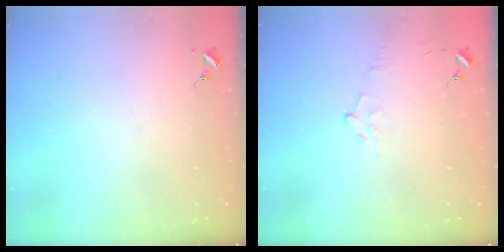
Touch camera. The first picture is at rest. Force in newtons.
{"total": 5.7, "press": 5.7, "slide": 0.8}